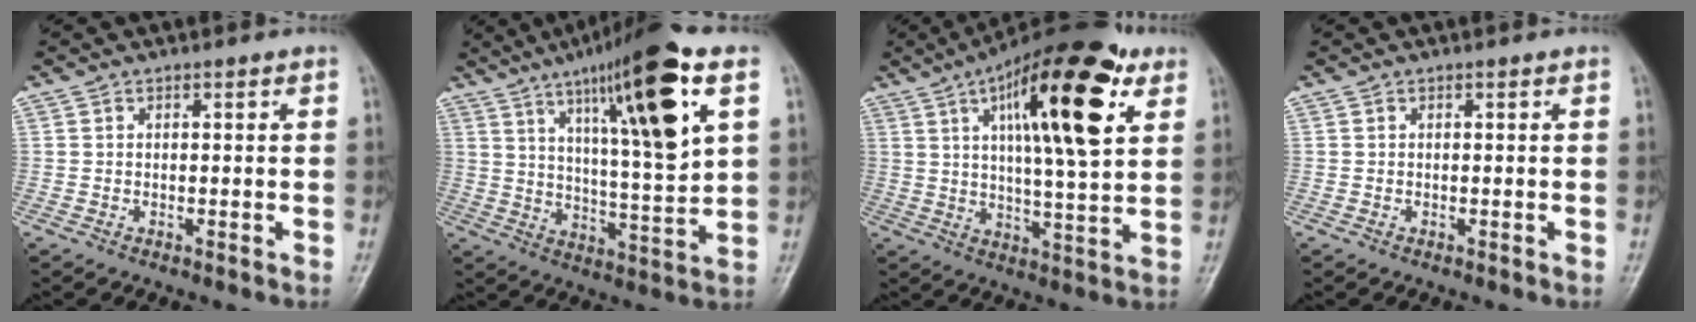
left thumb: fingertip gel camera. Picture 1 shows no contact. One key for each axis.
{"total": 20.3, "fx": 9.1, "fy": 3.4, "fz": 17.8, "tx": -0.268, "ty": -0.025, "tz": 0.146}
{"total": 21.7, "fx": 8.6, "fy": 6.5, "fz": 18.8, "tx": -0.269, "ty": -0.016, "tz": 0.128}
{"total": 0.0}